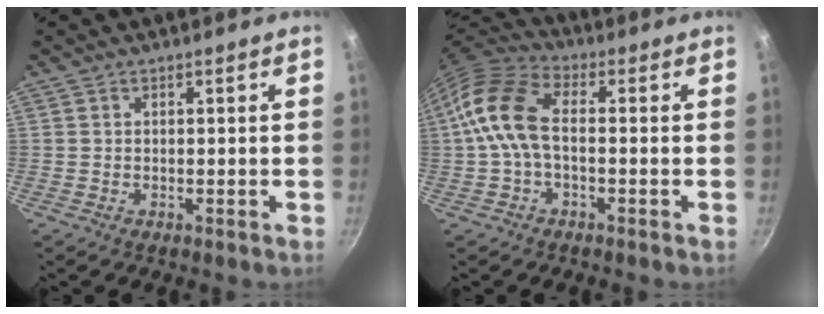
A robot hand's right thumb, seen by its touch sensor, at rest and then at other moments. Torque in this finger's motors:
{"motor_torque": [0.43, 0.22, 1.78, -0.32, 0.55]}